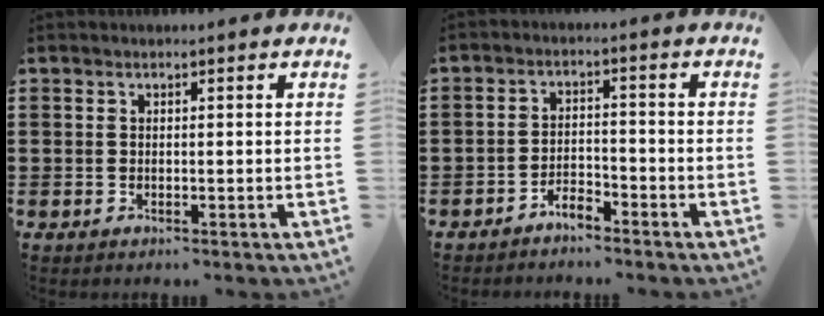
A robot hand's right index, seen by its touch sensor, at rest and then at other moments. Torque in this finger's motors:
{"motor_torque": [0.81, 1.01, 0.09, 0.02]}